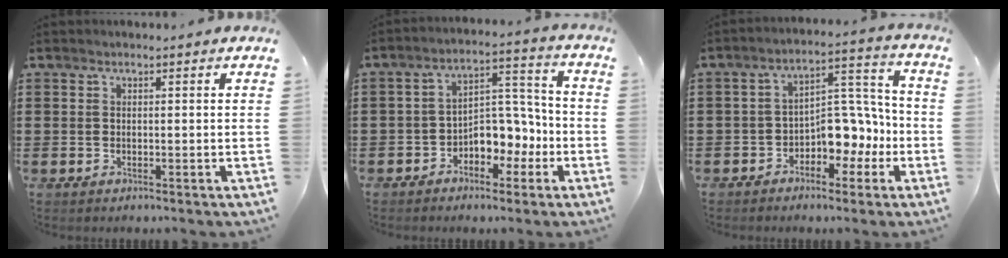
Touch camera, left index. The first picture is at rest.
{"total": 6.0, "force": [-3.1, 4.3, 2.8], "torque": [-0.056, 0.009, -0.061]}
{"total": 6.7, "force": [-2.8, 4.6, 4.1], "torque": [-0.072, -0.002, -0.057]}